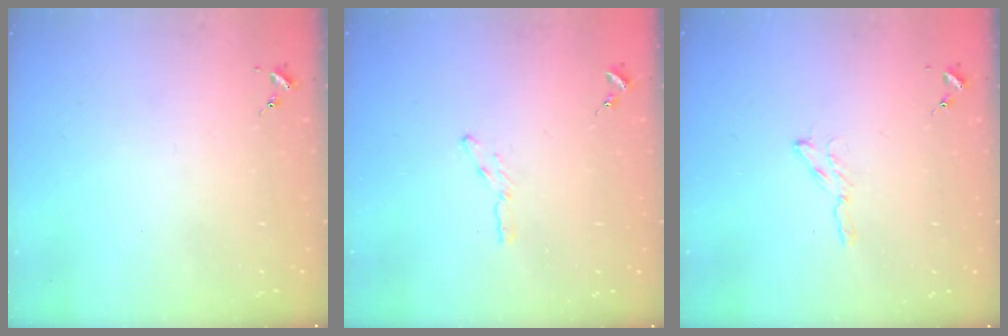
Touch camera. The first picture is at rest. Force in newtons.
{"total": 3.1, "press": 3.1, "slide": 0.3}
{"total": 3.6, "press": 3.6, "slide": 0.5}